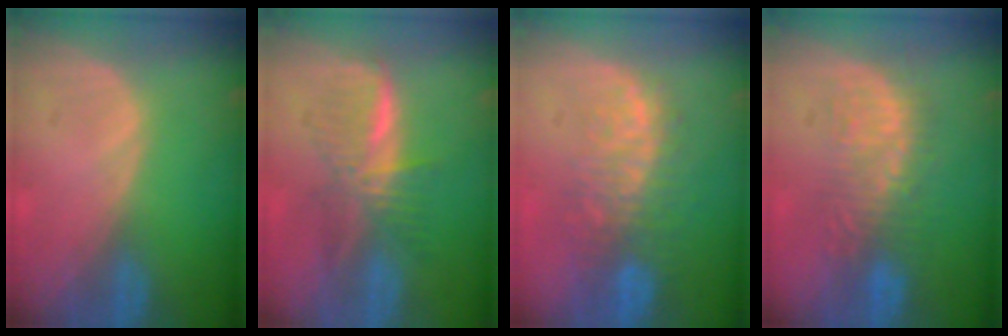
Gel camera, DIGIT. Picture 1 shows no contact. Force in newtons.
{"total": 5.9, "press": 5.8, "slide": 1.1}
{"total": 10.0, "press": 8.5, "slide": 5.4}
{"total": 6.8, "press": 6.7, "slide": 1.4}